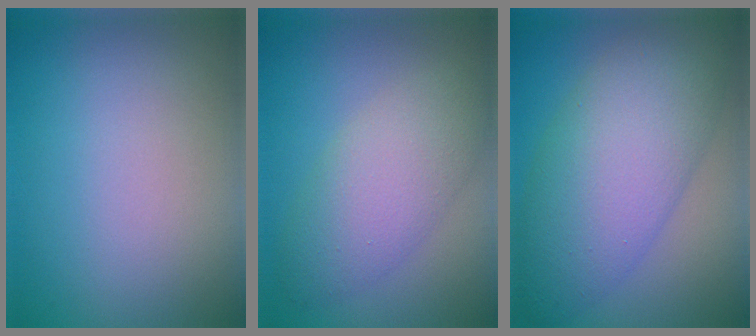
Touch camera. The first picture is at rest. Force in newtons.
{"total": 5.5, "press": 5.5, "slide": 0.3}
{"total": 9.4, "press": 9.4, "slide": 0.3}